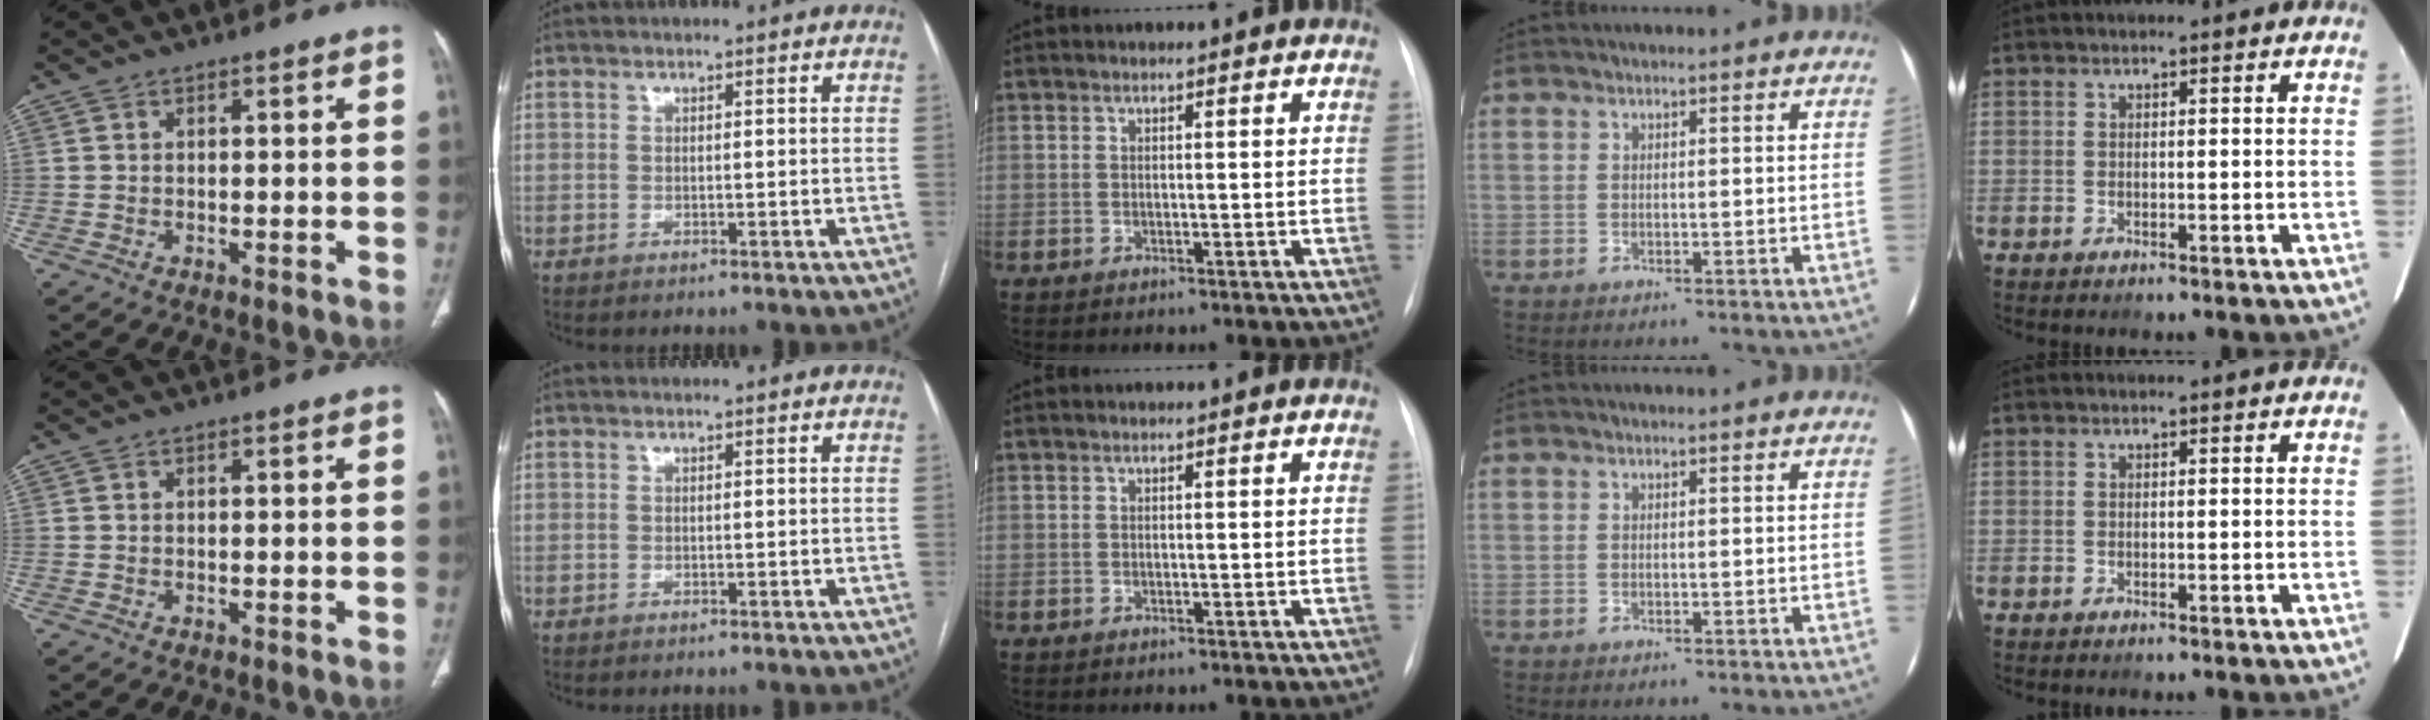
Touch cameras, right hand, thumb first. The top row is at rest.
{}